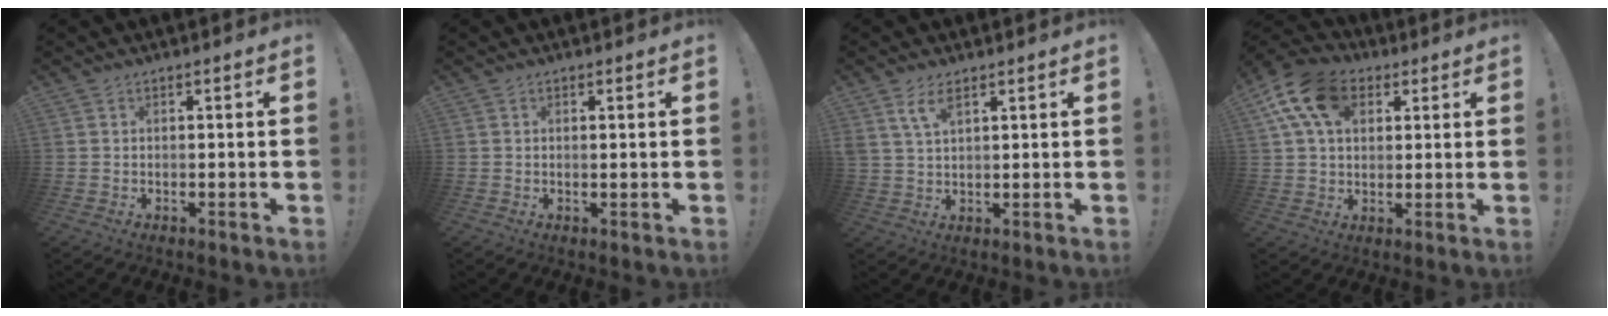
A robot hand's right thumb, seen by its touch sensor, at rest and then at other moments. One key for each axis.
{"total": 0.7, "fx": 0.4, "fy": 0.0, "fz": 0.5, "tx": 0.004, "ty": -0.005, "tz": 0.004}
{"total": 5.0, "fx": 3.1, "fy": 1.8, "fz": 3.5, "tx": -0.062, "ty": -0.010, "tz": 0.056}
{"total": 15.5, "fx": 6.1, "fy": 10.4, "fz": 9.9, "tx": -0.177, "ty": -0.014, "tz": 0.114}